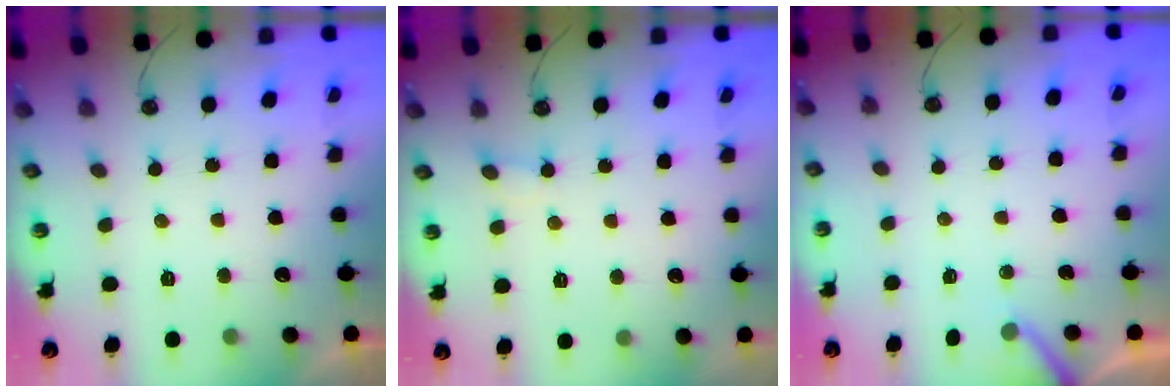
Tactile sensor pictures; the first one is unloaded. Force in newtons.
{"total": 3.9, "press": 3.9, "slide": 0.6}
{"total": 2.5, "press": 2.5, "slide": 0.2}